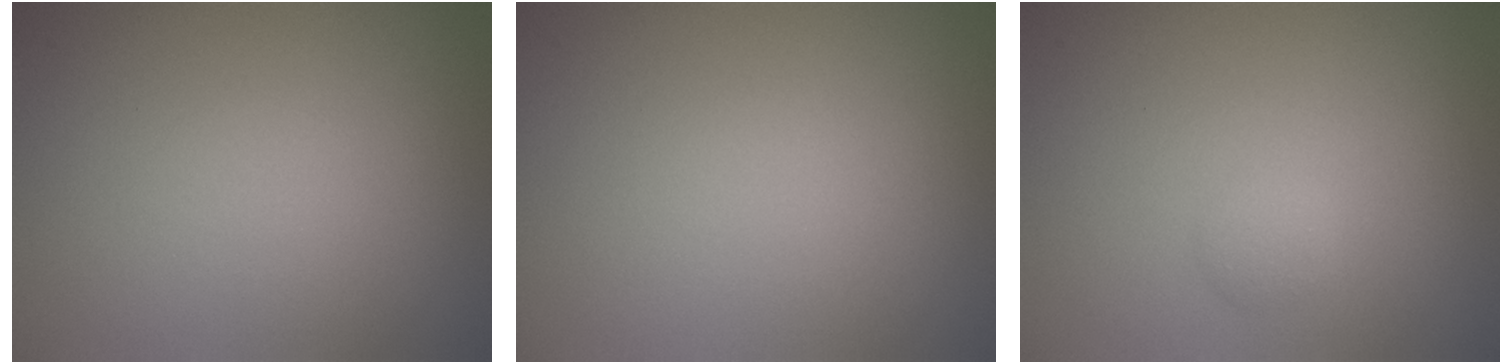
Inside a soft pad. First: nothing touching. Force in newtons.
{"total": 0.0}
{"total": 1.0, "press": 1.0, "slide": 0.0}